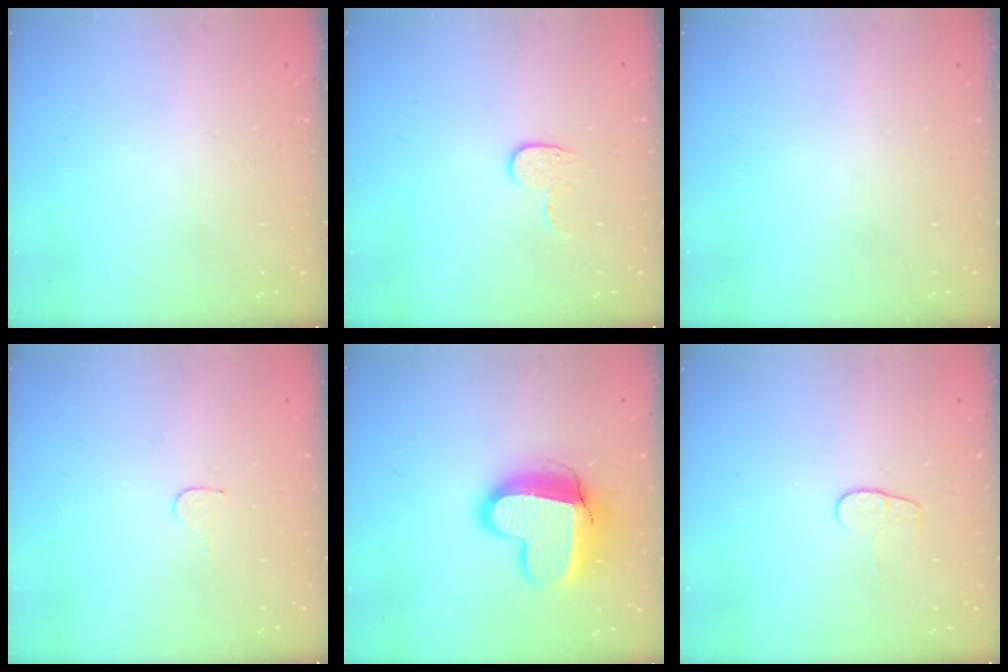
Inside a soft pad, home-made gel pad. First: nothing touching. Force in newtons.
{"total": 5.8, "press": 5.8, "slide": 0.5}
{"total": 0.0}
{"total": 3.4, "press": 3.4, "slide": 0.3}
{"total": 14.4, "press": 14.4, "slide": 1.1}
{"total": 4.5, "press": 4.4, "slide": 0.5}